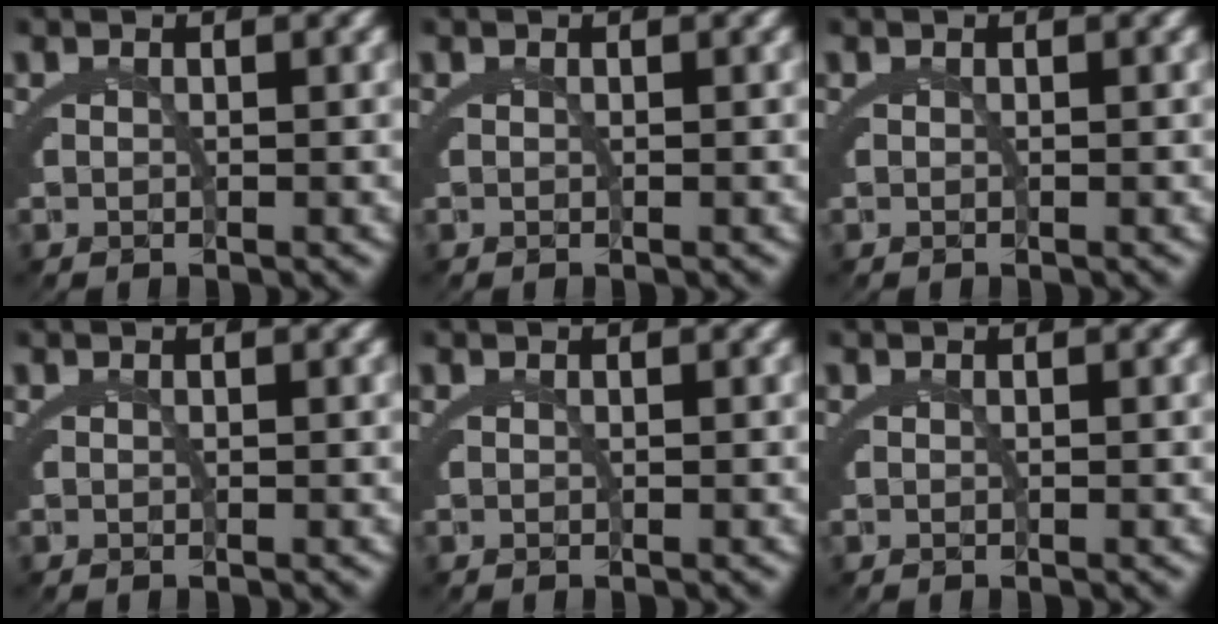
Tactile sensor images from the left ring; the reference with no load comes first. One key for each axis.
{"total": 0.0}
{"total": 0.0}
{"total": 0.0}
{"total": 0.0}
{"total": 0.0}